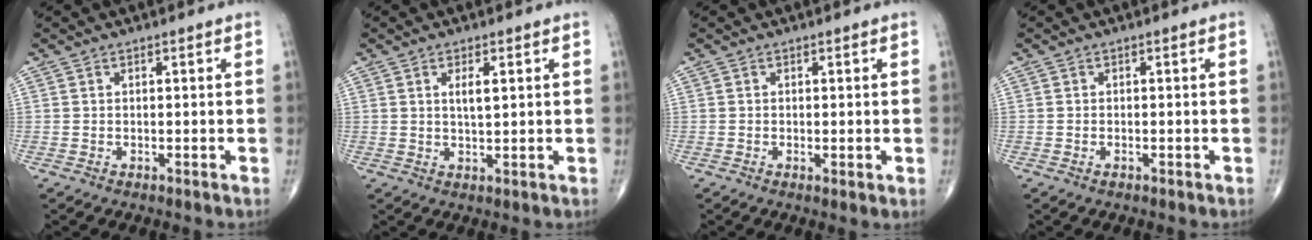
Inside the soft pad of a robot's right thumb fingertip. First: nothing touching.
{"total": 3.1, "force": [1.1, 0.9, 2.8], "torque": [-0.047, -0.007, 0.019]}
{"total": 1.1, "force": [-0.1, 0.2, 1.1], "torque": [-0.022, -0.005, -0.004]}
{"total": 0.5, "force": [-0.3, 0.2, 0.3], "torque": [-0.008, 0.003, -0.005]}